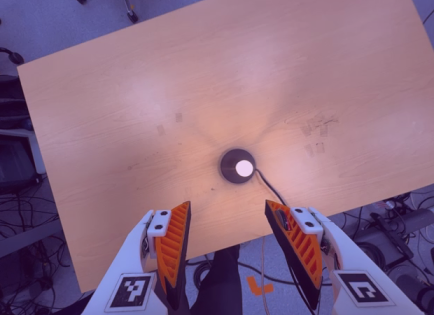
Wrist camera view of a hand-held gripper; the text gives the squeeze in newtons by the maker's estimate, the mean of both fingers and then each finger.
{"total": 0.0}